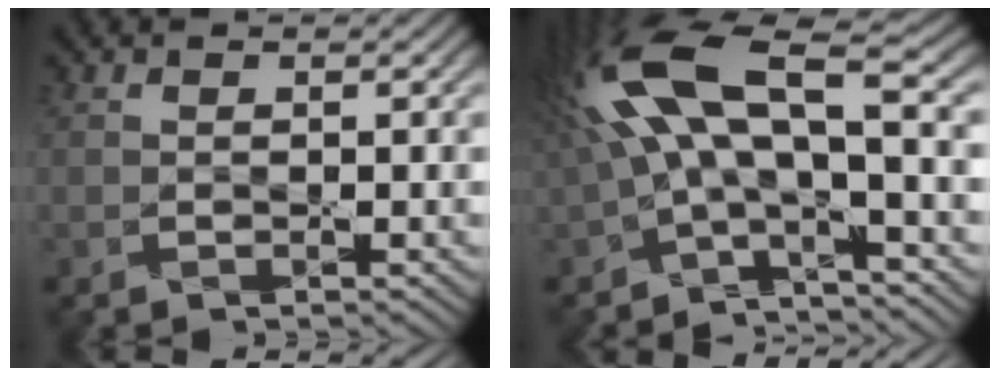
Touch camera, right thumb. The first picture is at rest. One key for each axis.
{"total": 14.0, "fx": 1.1, "fy": 5.2, "fz": 13.0, "tx": -0.267, "ty": 0.024, "tz": 0.009}